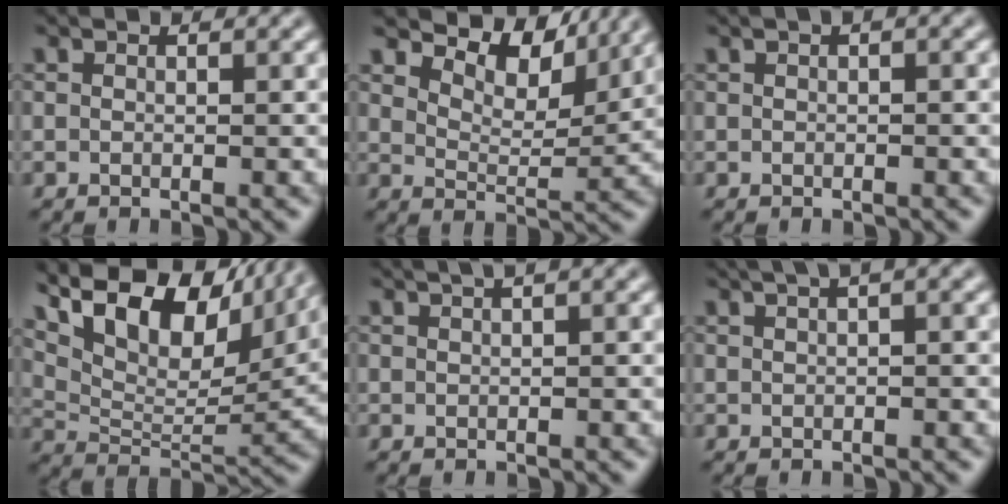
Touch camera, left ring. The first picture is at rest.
{"total": 7.0, "force": [5.9, 2.3, 3.1], "torque": [-0.056, 0.003, 0.079]}
{"total": 1.0, "force": [0.4, 0.2, 0.9], "torque": [-0.017, 0.004, 0.003]}
{"total": 14.2, "force": [8.6, 6.2, 9.4], "torque": [-0.173, 0.031, 0.146]}
{"total": 3.9, "force": [2.1, 1.4, 2.9], "torque": [-0.025, 0.015, 0.020]}
{"total": 6.0, "force": [3.0, 2.5, 4.6], "torque": [-0.048, 0.036, 0.030]}